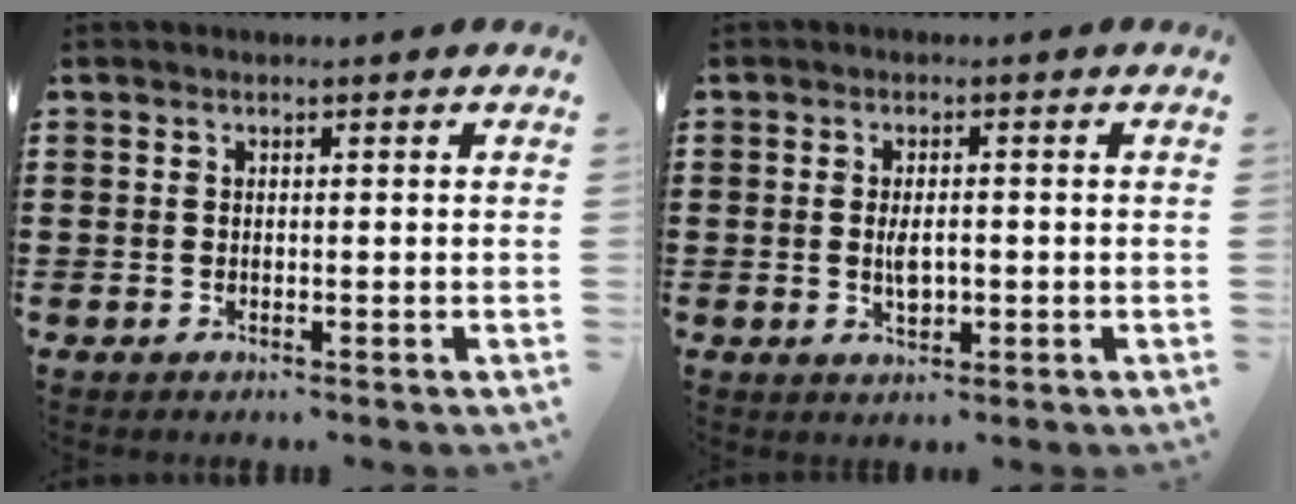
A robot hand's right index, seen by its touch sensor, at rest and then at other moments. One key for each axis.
{"total": 3.1, "fx": -0.3, "fy": 1.4, "fz": 2.7, "tx": -0.052, "ty": 0.002, "tz": -0.005}